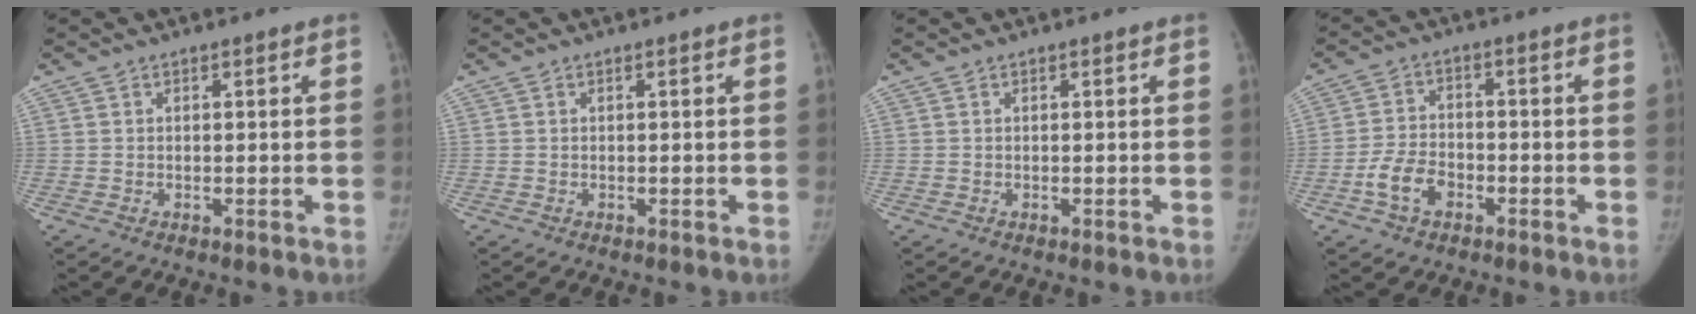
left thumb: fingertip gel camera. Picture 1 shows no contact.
{"total": 0.0}
{"total": 0.0}
{"total": 6.7, "force": [-3.1, 4.4, 4.0], "torque": [-0.069, 0.022, -0.059]}